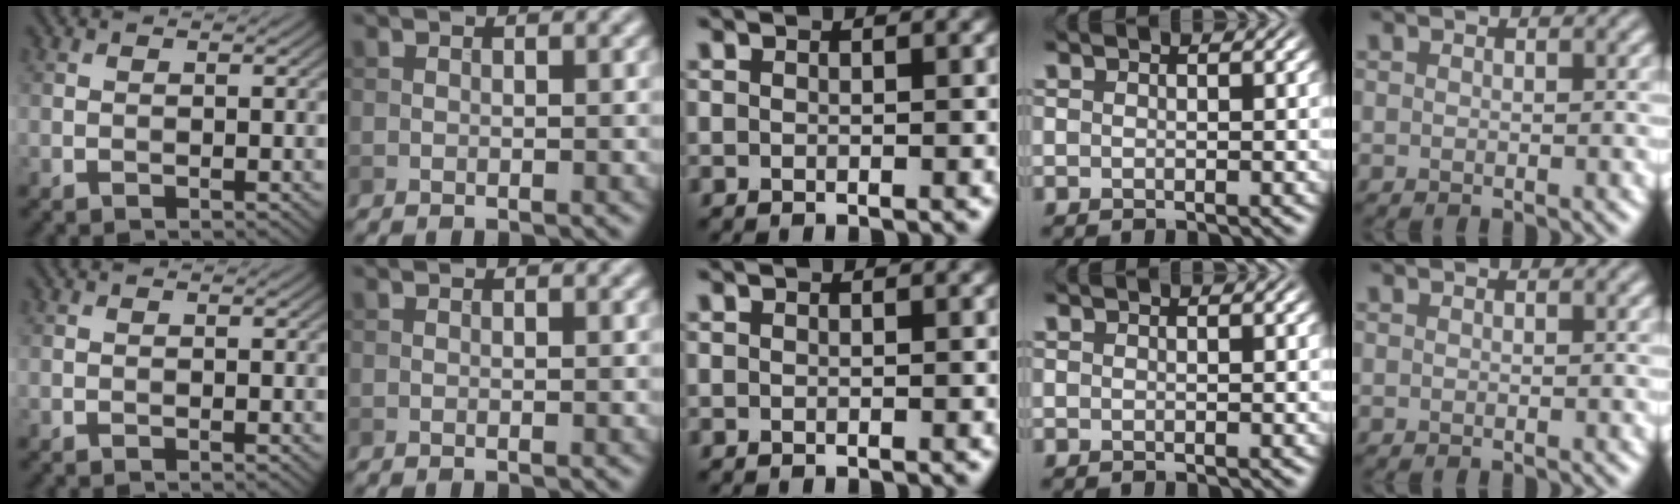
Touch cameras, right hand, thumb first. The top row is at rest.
{}